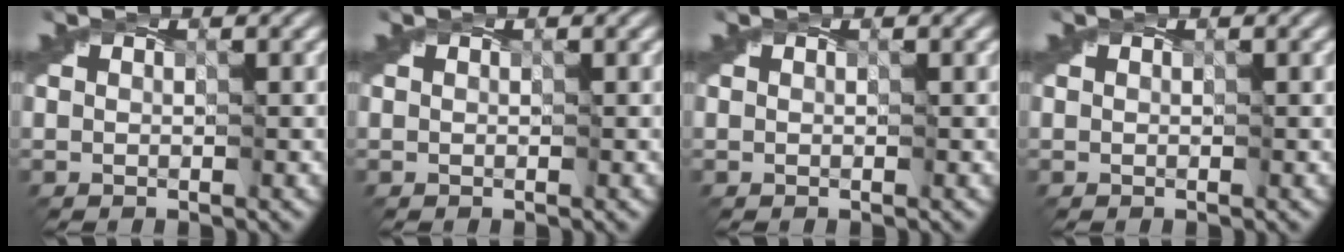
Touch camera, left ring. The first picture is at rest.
{"total": 0.0}
{"total": 0.0}
{"total": 0.0}